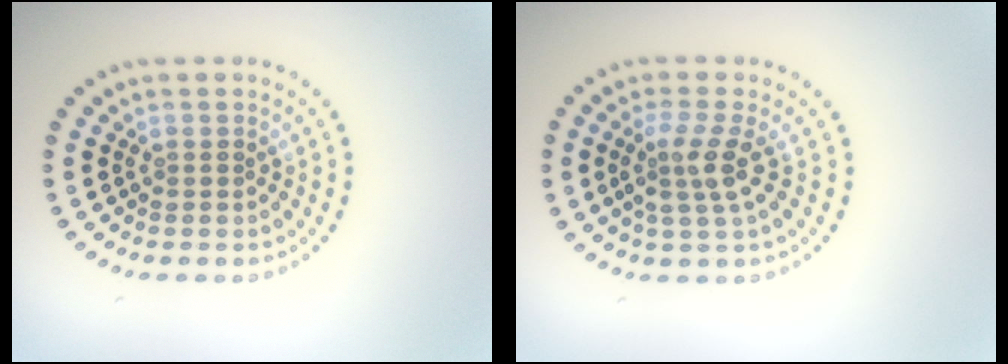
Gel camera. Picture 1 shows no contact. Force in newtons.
{"total": 2.9, "press": 2.3, "slide": 1.8}